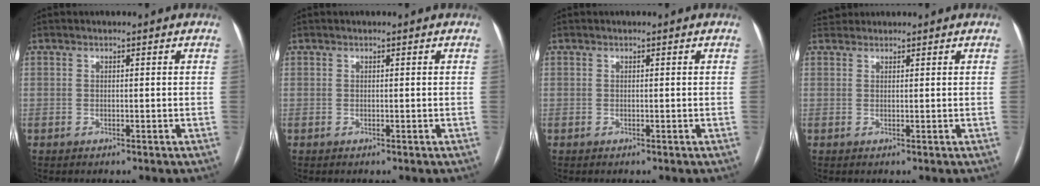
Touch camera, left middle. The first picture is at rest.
{"total": 0.0}
{"total": 0.0}
{"total": 1.8, "force": [1.7, 0.6, -0.2], "torque": [-0.001, 0.021, 0.031]}